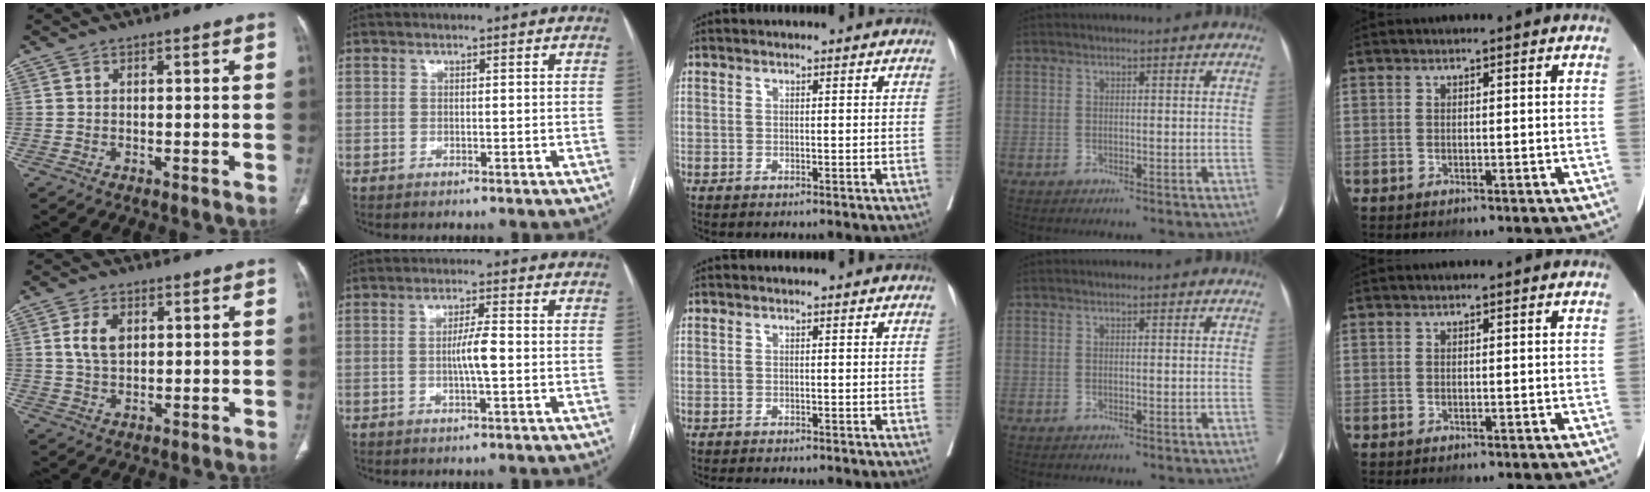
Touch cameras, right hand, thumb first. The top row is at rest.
{"thumb": {"total": 5.3, "force": [1.4, 3.3, 3.9], "torque": [-0.071, -0.002, 0.028]}, "index": {"total": 4.0, "force": [-0.4, 0.2, 3.9], "torque": [-0.072, -0.002, -0.008]}, "middle": {"total": 2.7, "force": [-2.4, 0.7, 1.1], "torque": [-0.017, -0.007, -0.032]}}